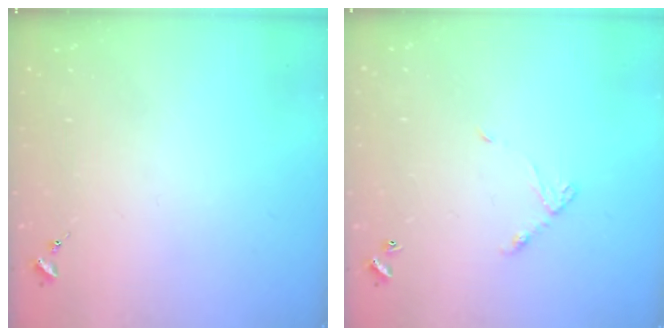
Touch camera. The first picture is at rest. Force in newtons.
{"total": 6.2, "press": 6.2, "slide": 0.4}